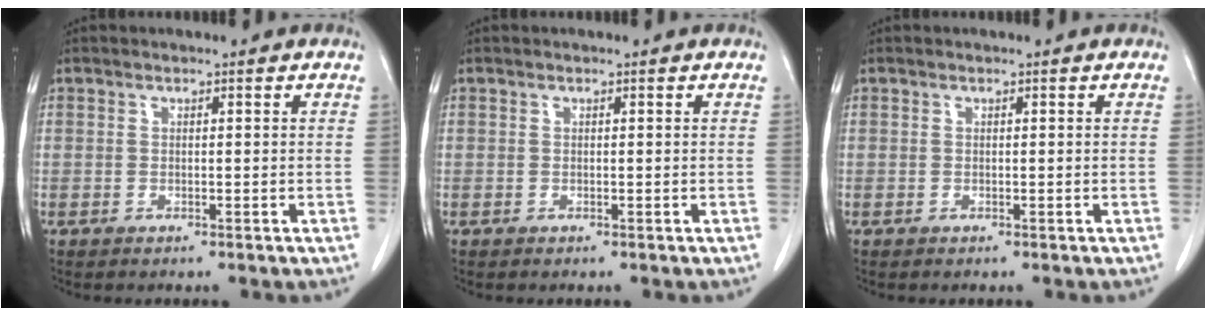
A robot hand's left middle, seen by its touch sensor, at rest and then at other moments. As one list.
[{"total": 0.0}, {"total": 0.0}]